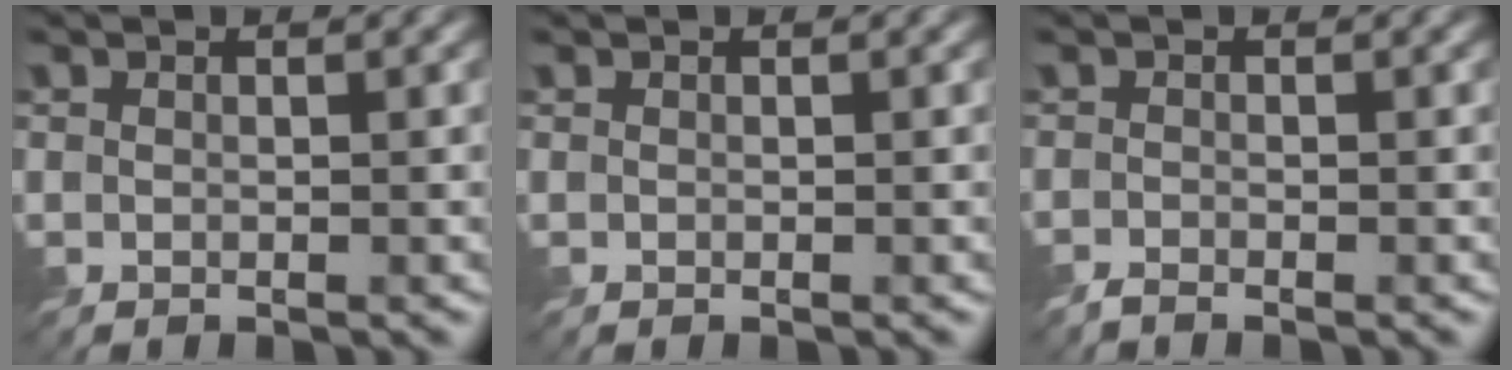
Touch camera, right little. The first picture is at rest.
{"total": 0.0}
{"total": 1.1, "force": [-1.0, 0.2, 0.3], "torque": [-0.006, -0.001, -0.025]}